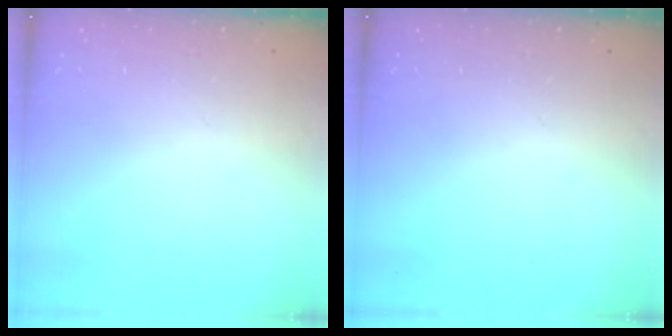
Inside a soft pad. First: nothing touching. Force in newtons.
{"total": 0.0}